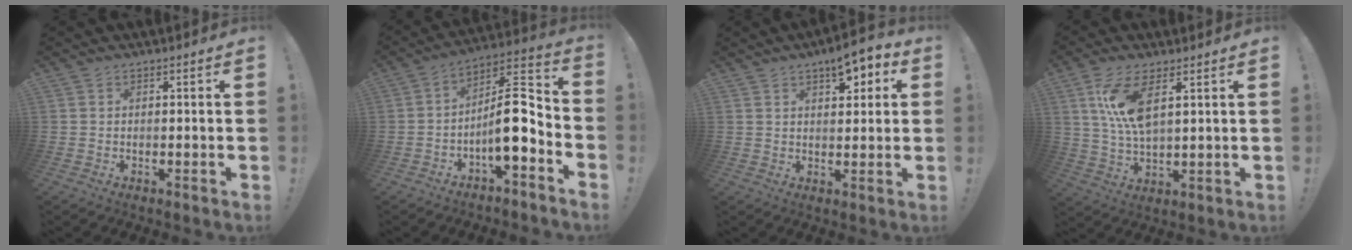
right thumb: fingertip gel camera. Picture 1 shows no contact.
{"total": 13.4, "force": [-3.0, 5.0, 12.1], "torque": [-0.193, 0.015, -0.045]}
{"total": 7.7, "force": [4.2, 3.8, 5.3], "torque": [-0.055, -0.020, 0.068]}
{"total": 10.6, "force": [4.4, 3.9, 8.9], "torque": [-0.187, -0.019, 0.077]}